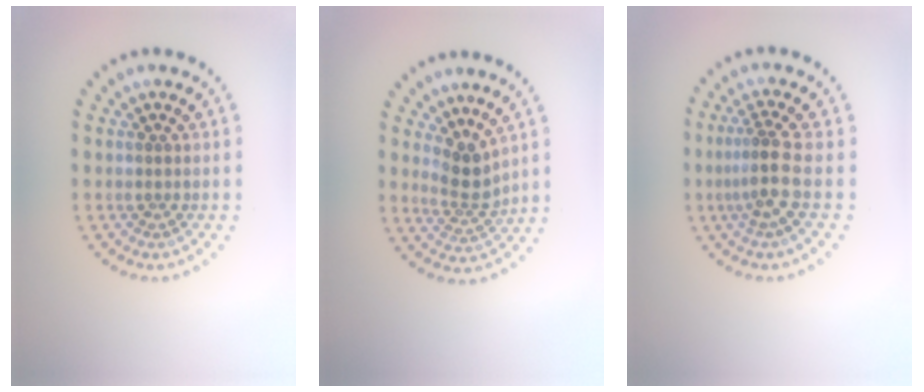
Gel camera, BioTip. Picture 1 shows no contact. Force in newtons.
{"total": 2.6, "press": 1.7, "slide": 1.9}
{"total": 3.0, "press": 2.0, "slide": 2.2}